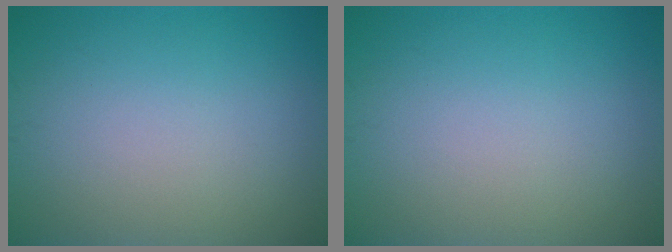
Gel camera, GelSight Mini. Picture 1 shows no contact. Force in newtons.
{"total": 0.0}